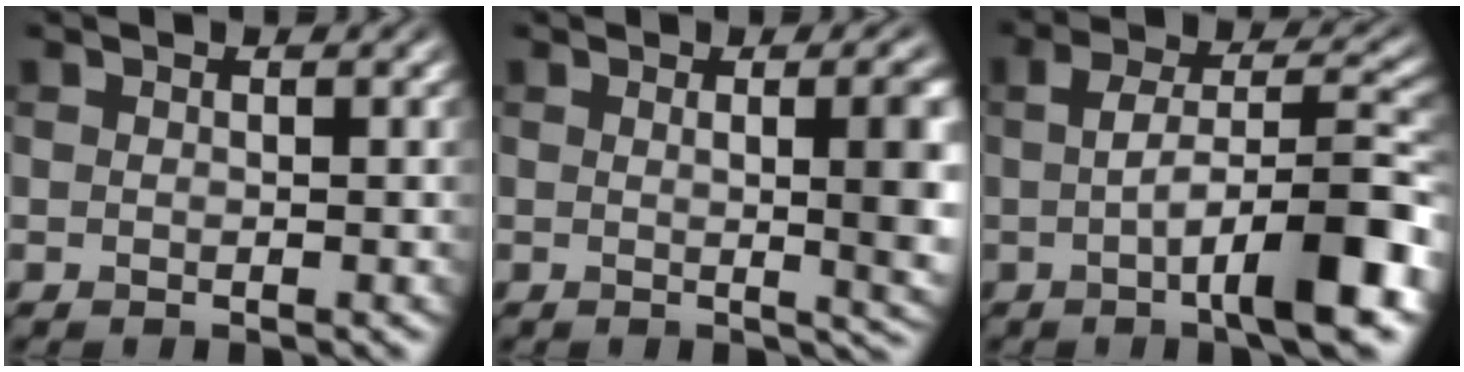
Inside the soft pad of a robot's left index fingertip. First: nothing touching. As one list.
[{"total": 6.9, "force": [0.5, 2.3, 6.5], "torque": [-0.051, 0.004, 0.005]}, {"total": 9.1, "force": [-1.7, 2.4, 8.6], "torque": [-0.124, 0.005, -0.033]}]